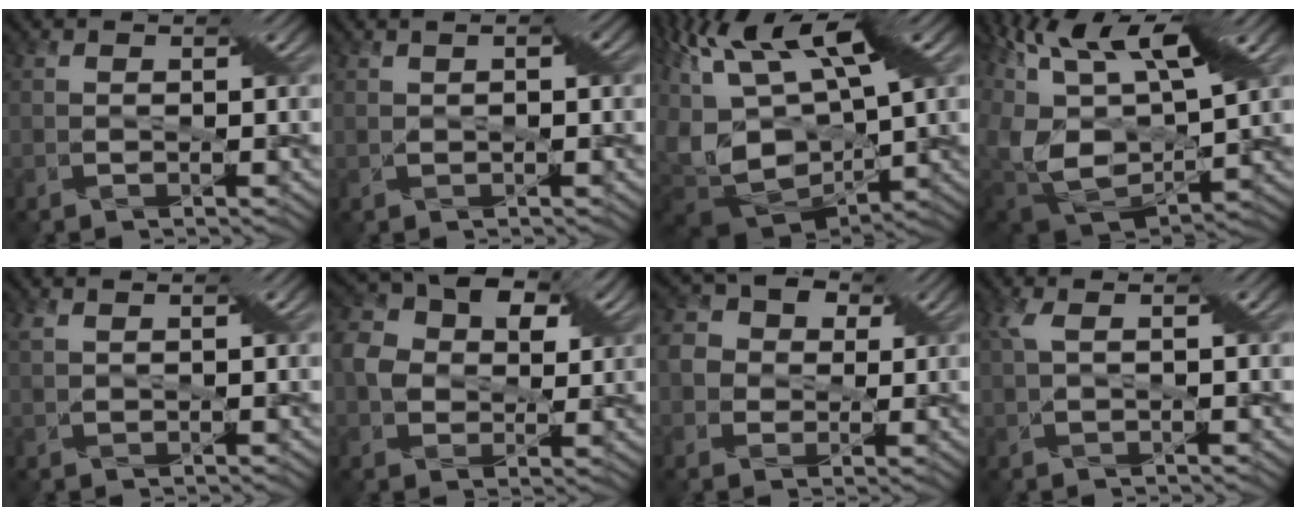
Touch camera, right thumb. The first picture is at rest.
{"total": 1.3, "force": [0.4, 0.4, 1.2], "torque": [-0.015, 0.001, 0.012]}
{"total": 15.9, "force": [-1.4, 6.8, 14.3], "torque": [-0.261, 0.015, -0.003]}
{"total": 16.9, "force": [6.5, 7.7, 13.6], "torque": [-0.260, 0.035, 0.141]}
{"total": 1.2, "force": [1.0, 0.0, 0.6], "torque": [-0.022, 0.004, 0.023]}
{"total": 7.5, "force": [1.9, 5.8, 4.3], "torque": [-0.091, 0.007, 0.024]}
{"total": 5.3, "force": [1.2, 4.7, 2.1], "torque": [-0.069, 0.011, 0.006]}
{"total": 2.0, "force": [0.8, 0.2, 1.8], "torque": [-0.049, 0.009, 0.014]}